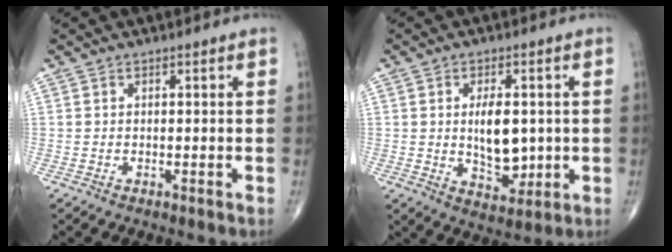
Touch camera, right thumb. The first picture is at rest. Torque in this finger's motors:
{"motor_torque": [1.84, 3.07, 0.46, -0.40, 0.30]}